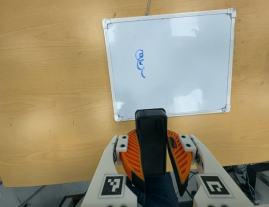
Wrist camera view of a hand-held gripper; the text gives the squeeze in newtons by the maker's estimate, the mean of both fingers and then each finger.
{"total": 9.8, "left": 9.4, "right": 10.1}